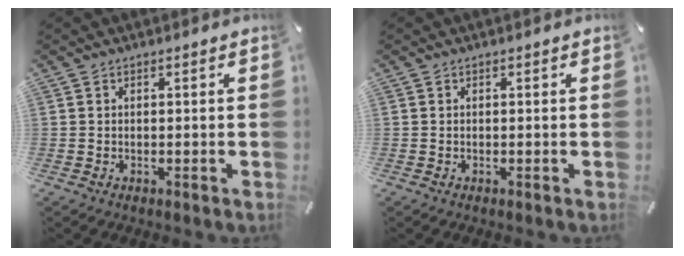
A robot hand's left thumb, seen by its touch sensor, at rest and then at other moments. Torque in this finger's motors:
{"motor_torque": [0.00, 0.00, -0.03, 0.03, 0.00]}